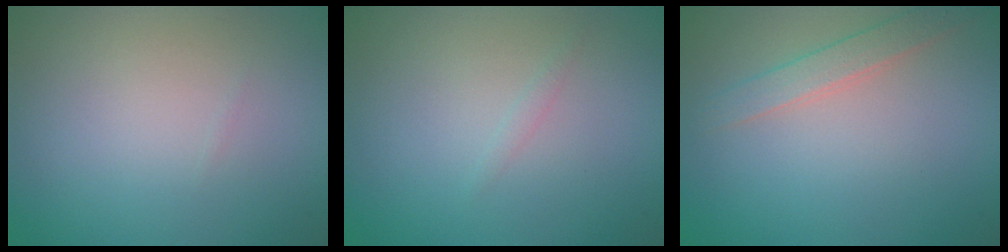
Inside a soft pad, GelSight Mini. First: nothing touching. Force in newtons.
{"total": 0.5, "press": 0.5, "slide": 0.0}
{"total": 1.9, "press": 1.9, "slide": 0.0}